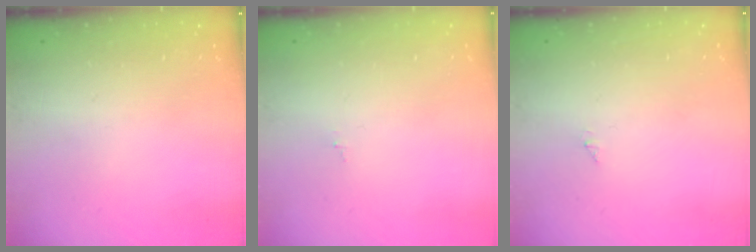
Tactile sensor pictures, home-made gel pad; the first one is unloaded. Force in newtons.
{"total": 0.0}
{"total": 0.0}